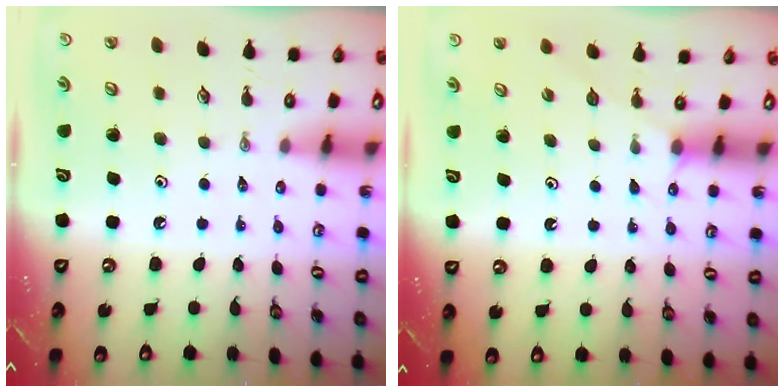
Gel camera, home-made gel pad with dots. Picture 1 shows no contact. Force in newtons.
{"total": 2.5, "press": 2.5, "slide": 0.3}